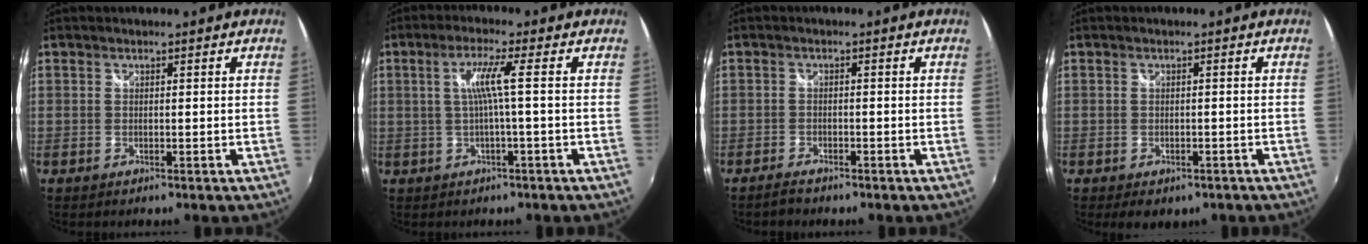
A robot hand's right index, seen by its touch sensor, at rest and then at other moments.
{"total": 4.7, "force": [-0.1, -1.0, 4.6], "torque": [-0.094, 0.001, 0.004]}
{"total": 2.4, "force": [-2.1, 0.8, 0.7], "torque": [-0.025, -0.004, -0.040]}
{"total": 3.9, "force": [-2.3, 2.6, 1.9], "torque": [-0.041, -0.015, -0.025]}